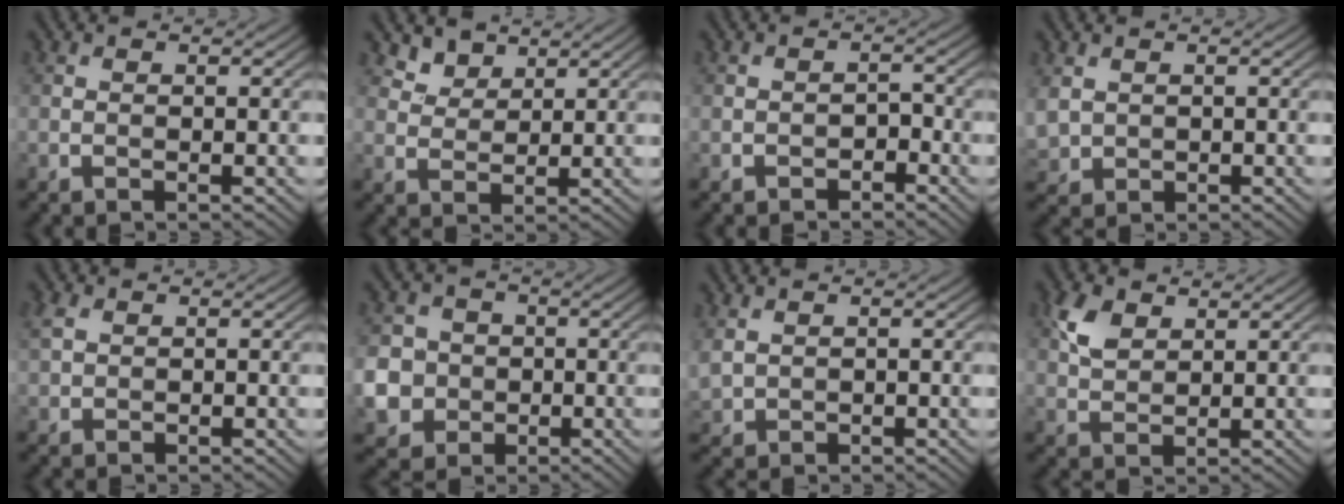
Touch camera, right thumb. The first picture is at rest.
{"total": 3.0, "force": [2.4, 1.5, 0.8], "torque": [-0.025, -0.005, 0.056]}
{"total": 1.9, "force": [-1.4, 1.0, 0.8], "torque": [-0.012, 0.007, -0.024]}
{"total": 2.5, "force": [0.7, 2.1, 1.2], "torque": [-0.046, -0.005, 0.020]}
{"total": 2.2, "force": [0.8, 1.6, 1.3], "torque": [-0.041, 0.007, 0.017]}
{"total": 10.4, "force": [-2.0, 9.8, 2.8], "torque": [-0.122, -0.024, -0.052]}
{"total": 2.2, "force": [0.8, 1.5, 1.3], "torque": [-0.046, -0.001, 0.022]}
{"total": 4.2, "force": [2.4, 2.4, 2.6], "torque": [-0.068, 0.006, 0.050]}